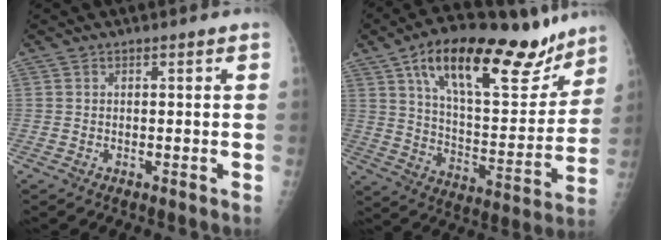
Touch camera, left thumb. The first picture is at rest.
{"total": 26.4, "force": [16.6, 10.2, 17.9], "torque": [-0.234, -0.043, 0.266]}